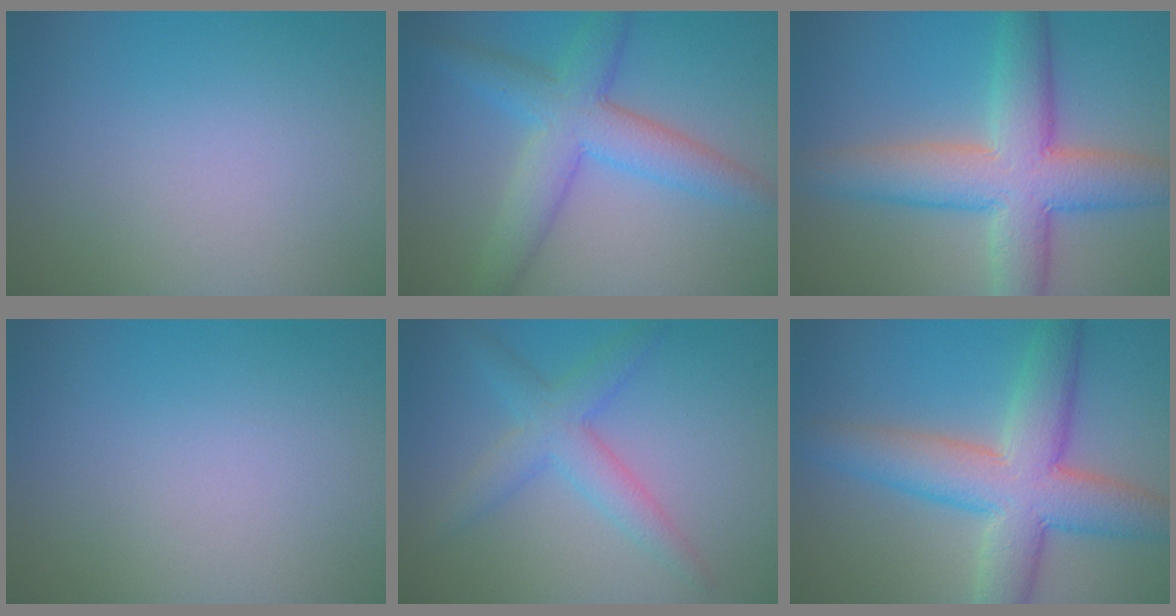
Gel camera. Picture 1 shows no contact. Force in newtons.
{"total": 5.9, "press": 5.9, "slide": 0.2}
{"total": 8.6, "press": 8.6, "slide": 0.5}
{"total": 0.0}
{"total": 3.6, "press": 3.6, "slide": 0.2}
{"total": 8.5, "press": 8.5, "slide": 0.2}